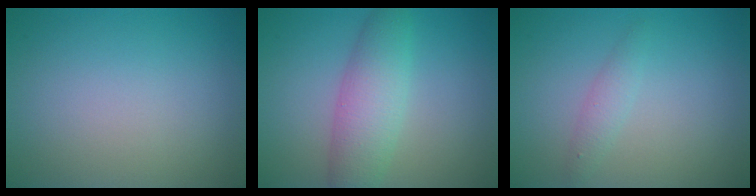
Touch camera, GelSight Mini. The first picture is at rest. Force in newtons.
{"total": 4.7, "press": 4.7, "slide": 0.1}
{"total": 1.4, "press": 1.4, "slide": 0.0}